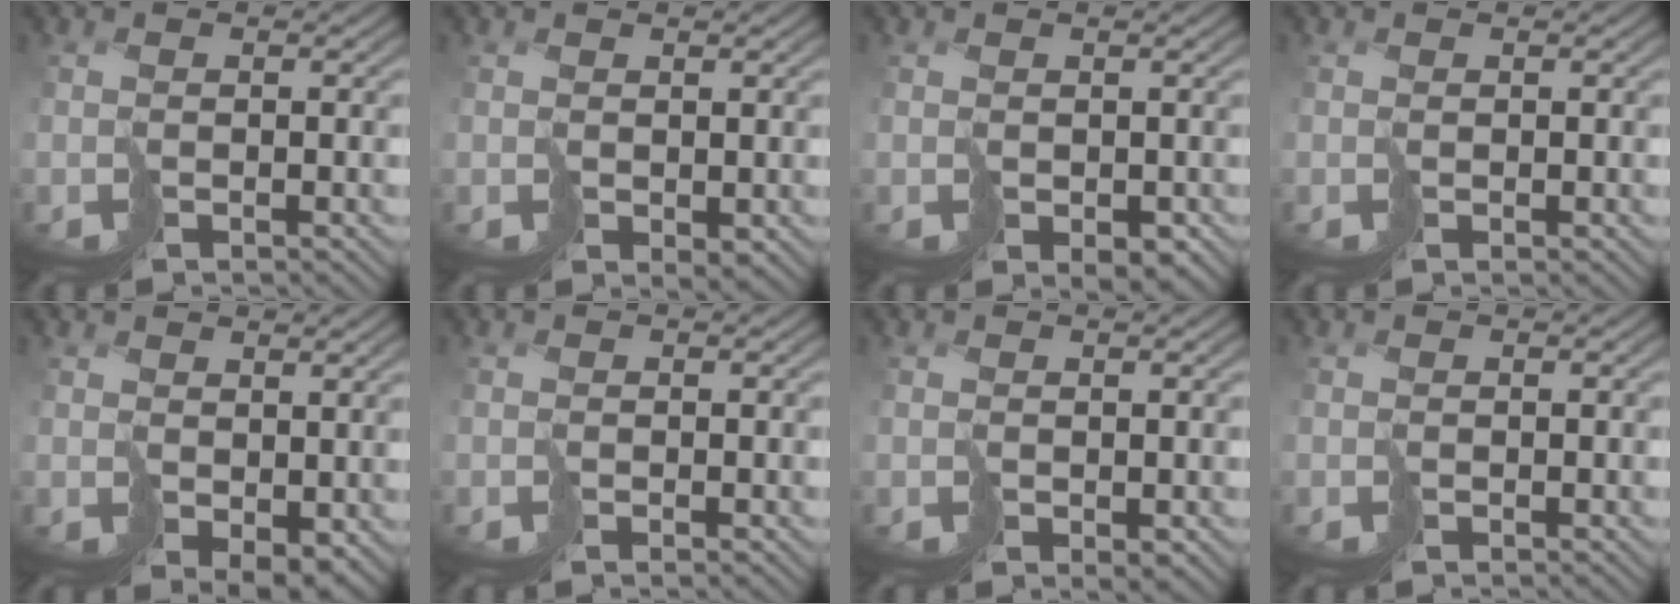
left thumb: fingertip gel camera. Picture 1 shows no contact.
{"total": 1.6, "force": [0.9, 0.9, 1.0], "torque": [-0.025, -0.004, 0.021]}
{"total": 2.2, "force": [0.0, 1.7, 1.5], "torque": [-0.030, -0.006, 0.007]}
{"total": 0.6, "force": [0.5, -0.2, -0.2], "torque": [0.003, 0.001, 0.009]}
{"total": 3.3, "force": [1.5, 2.1, 2.1], "torque": [-0.051, -0.013, 0.036]}
{"total": 0.0}
{"total": 1.4, "force": [0.5, 0.9, 0.9], "torque": [-0.021, -0.002, 0.013]}
{"total": 0.0}